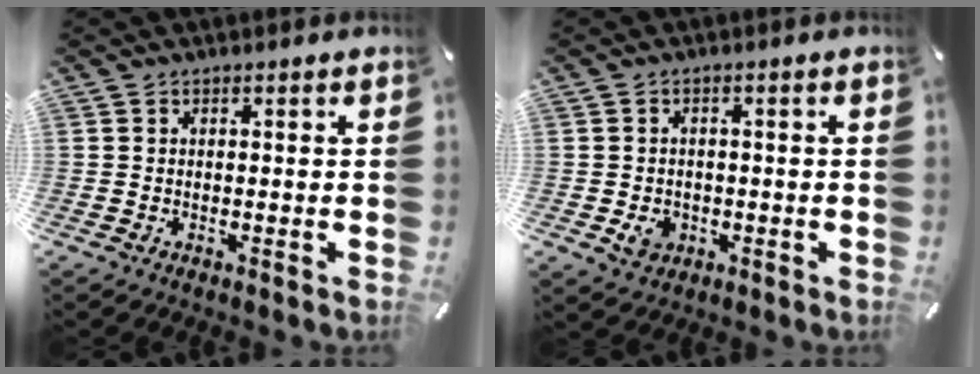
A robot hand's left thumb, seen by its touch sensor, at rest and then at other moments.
{"total": 4.3, "force": [-1.0, 3.7, 2.0], "torque": [-0.021, -0.002, -0.018]}